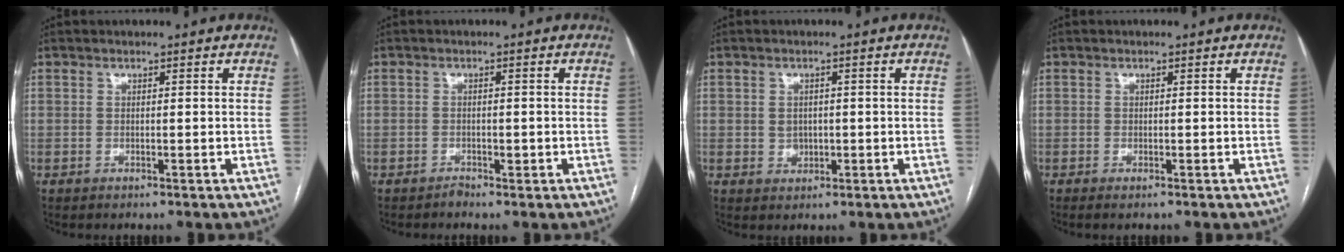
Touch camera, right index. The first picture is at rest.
{"total": 0.9, "force": [-0.7, 0.4, 0.4], "torque": [-0.003, 0.001, -0.011]}
{"total": 2.2, "force": [-0.1, 1.9, 1.1], "torque": [-0.017, 0.001, 0.004]}
{"total": 0.7, "force": [-0.5, 0.1, 0.5], "torque": [-0.009, -0.002, -0.008]}